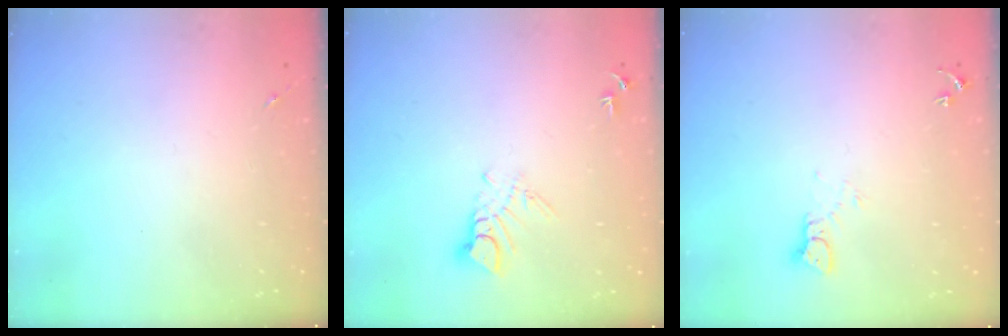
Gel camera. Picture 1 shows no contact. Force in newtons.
{"total": 5.9, "press": 5.9, "slide": 0.5}
{"total": 3.7, "press": 3.7, "slide": 0.3}